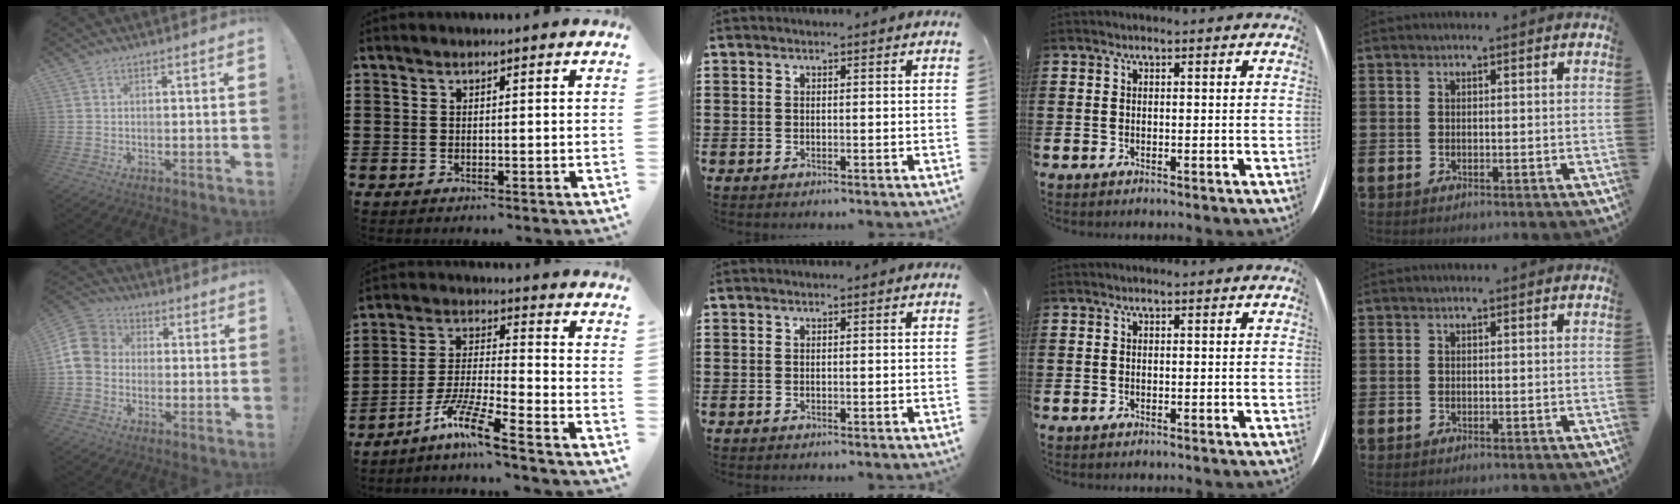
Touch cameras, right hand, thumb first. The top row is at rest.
{"thumb": {"total": 10.6, "force": [-0.6, 9.2, 5.3], "torque": [-0.088, 0.023, -0.006]}, "index": {"total": 9.1, "force": [-7.0, -0.1, 5.8], "torque": [-0.135, -0.014, -0.143]}}